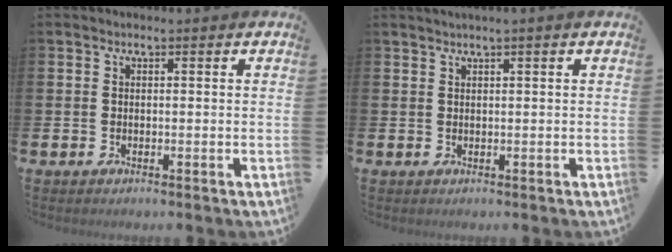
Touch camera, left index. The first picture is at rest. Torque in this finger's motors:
{"motor_torque": [0.86, -0.92, 0.09, 0.05]}